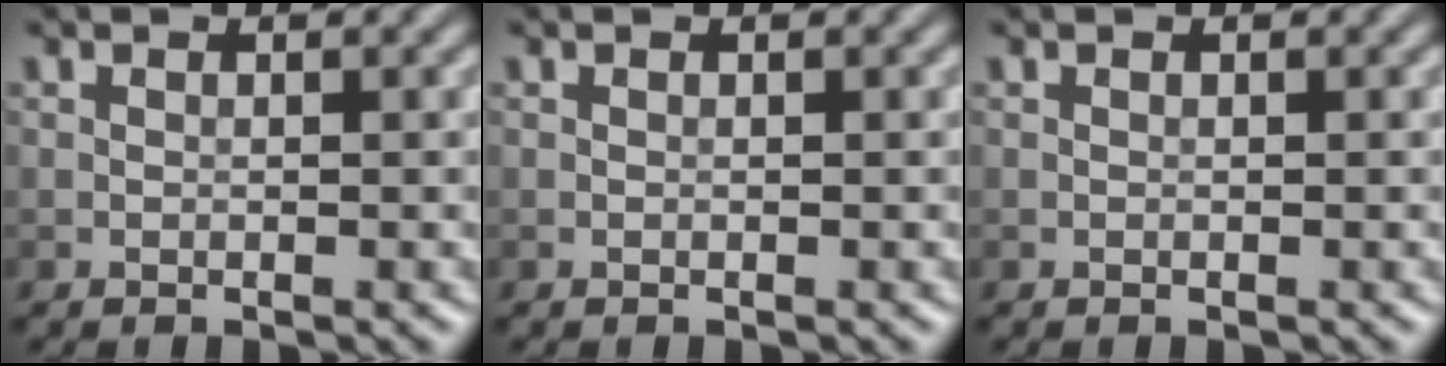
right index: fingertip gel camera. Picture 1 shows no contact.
{"total": 0.0}
{"total": 0.0}